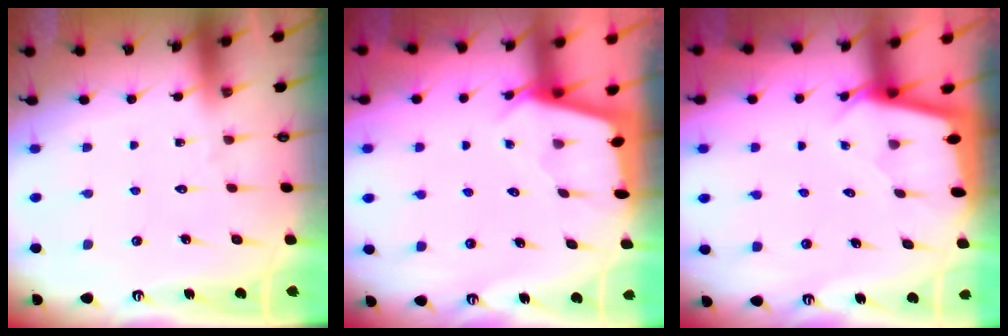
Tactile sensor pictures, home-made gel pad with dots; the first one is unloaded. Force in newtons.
{"total": 2.4, "press": 2.4, "slide": 0.3}
{"total": 2.0, "press": 2.0, "slide": 0.1}